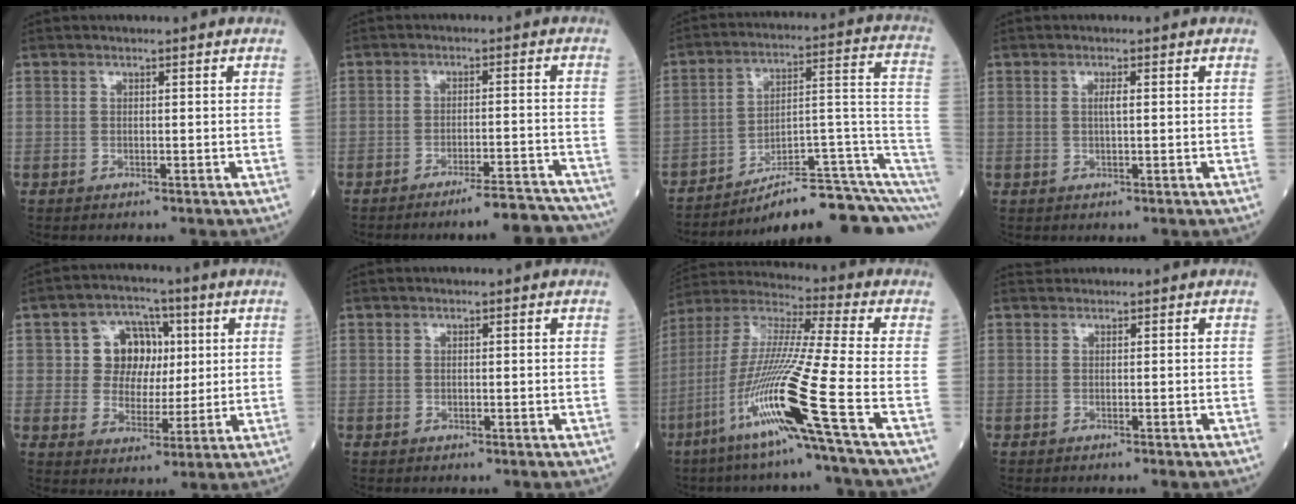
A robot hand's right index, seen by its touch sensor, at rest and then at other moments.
{"total": 9.2, "force": [-8.7, 0.3, 2.9], "torque": [-0.010, 0.019, -0.120]}
{"total": 16.9, "force": [-11.5, 1.8, 12.3], "torque": [-0.100, 0.071, -0.165]}
{"total": 1.3, "force": [0.2, 0.0, 1.2], "torque": [-0.027, 0.000, 0.002]}
{"total": 8.3, "force": [1.8, 7.0, 4.0], "torque": [-0.064, 0.024, 0.038]}
{"total": 0.0}
{"total": 18.2, "force": [-7.8, -2.0, 16.3], "torque": [-0.345, -0.030, -0.158]}
{"total": 0.0}